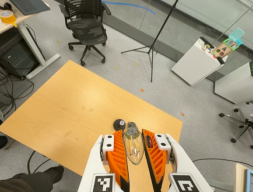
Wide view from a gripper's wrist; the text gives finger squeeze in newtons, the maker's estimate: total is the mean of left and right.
{"total": 14.7, "left": 15.8, "right": 13.6}